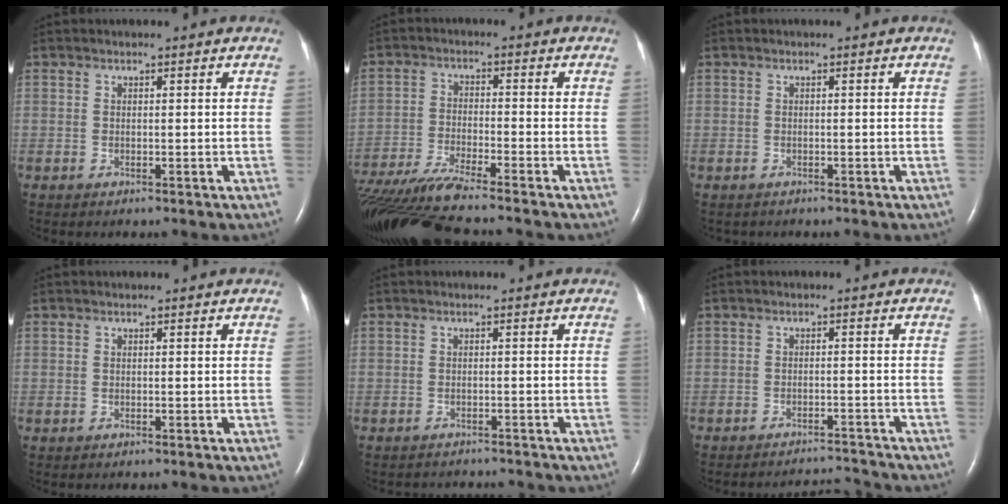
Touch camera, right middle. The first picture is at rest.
{"total": 12.0, "force": [-10.8, -1.4, 5.2], "torque": [-0.092, -0.024, -0.187]}
{"total": 0.5, "force": [-0.5, 0.3, 0.0], "torque": [-0.009, 0.001, -0.006]}
{"total": 0.0}
{"total": 3.8, "force": [-3.8, 0.5, 0.3], "torque": [0.001, -0.008, -0.049]}
{"total": 4.9, "force": [-4.7, -0.9, -1.0], "torque": [0.009, 0.000, -0.072]}